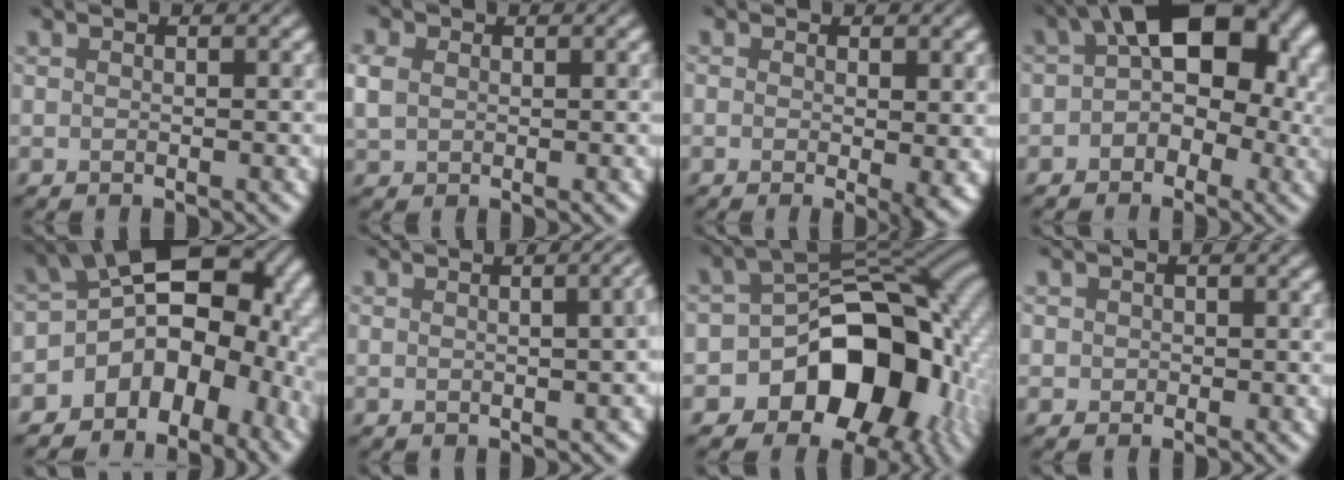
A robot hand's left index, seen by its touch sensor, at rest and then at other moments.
{"total": 1.4, "force": [0.3, 1.2, 0.6], "torque": [-0.021, 0.000, 0.011]}
{"total": 2.6, "force": [-0.3, 0.2, 2.5], "torque": [-0.037, -0.014, 0.000]}
{"total": 10.4, "force": [1.7, 6.5, 8.0], "torque": [-0.091, 0.019, 0.015]}
{"total": 14.1, "force": [-3.9, 9.4, 9.7], "torque": [-0.138, -0.005, -0.052]}
{"total": 5.8, "force": [0.6, 3.0, 4.9], "torque": [0.002, 0.034, -0.012]}
{"total": 13.8, "force": [-5.2, 9.3, 8.7], "torque": [-0.099, -0.007, -0.087]}
{"total": 0.9, "force": [-0.2, 0.8, -0.4], "torque": [0.013, -0.006, 0.000]}